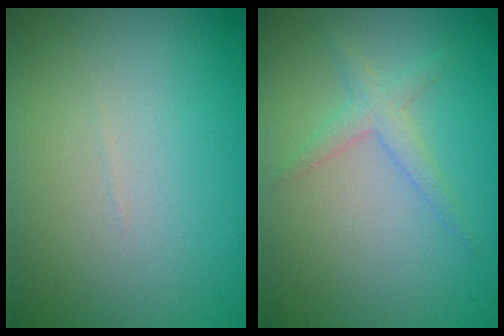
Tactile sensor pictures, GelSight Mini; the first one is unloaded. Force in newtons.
{"total": 1.8, "press": 1.8, "slide": 0.0}